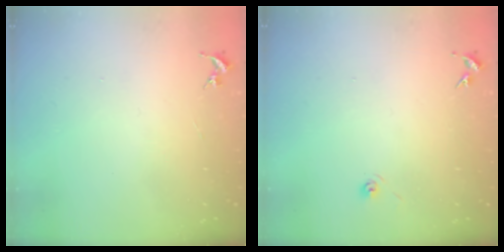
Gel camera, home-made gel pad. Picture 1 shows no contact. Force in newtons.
{"total": 3.2, "press": 2.7, "slide": 1.7}